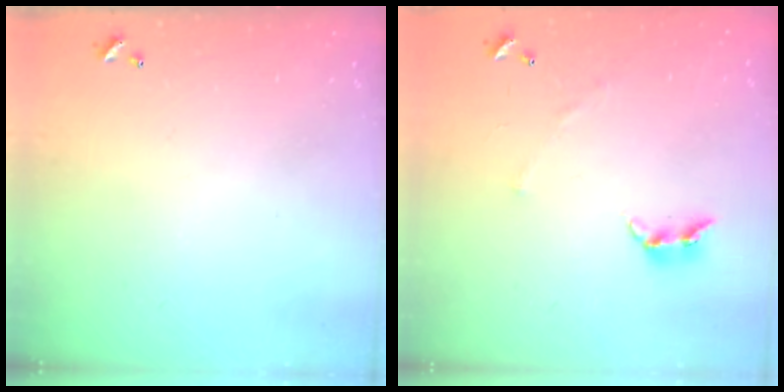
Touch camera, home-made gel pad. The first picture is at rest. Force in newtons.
{"total": 3.8, "press": 3.7, "slide": 0.9}